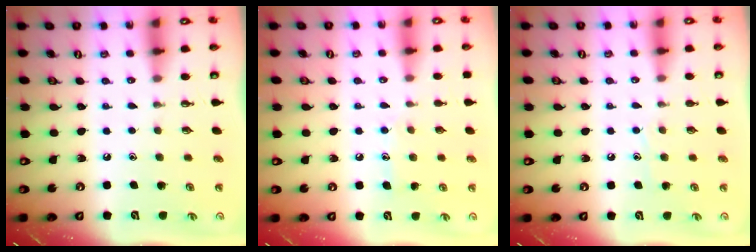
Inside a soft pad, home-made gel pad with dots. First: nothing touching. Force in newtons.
{"total": 6.8, "press": 6.8, "slide": 0.3}
{"total": 6.5, "press": 6.5, "slide": 0.7}